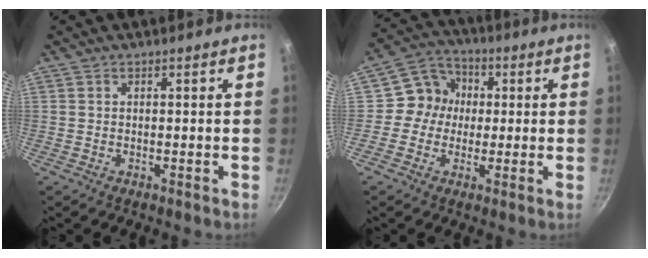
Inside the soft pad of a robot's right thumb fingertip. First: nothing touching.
{"total": 8.2, "force": [0.3, 7.7, 2.8], "torque": [-0.006, 0.022, -0.015]}